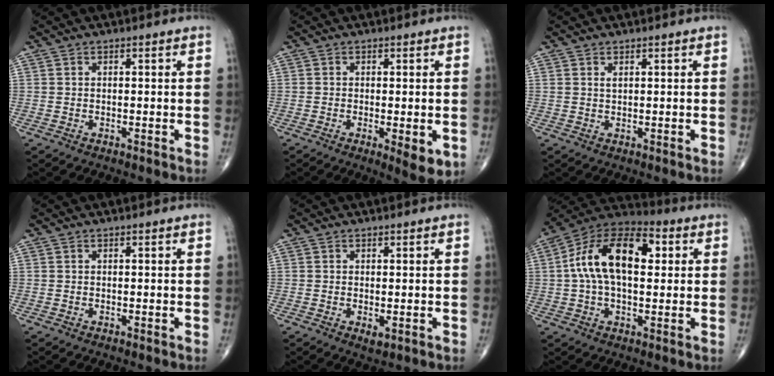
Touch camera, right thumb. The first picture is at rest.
{"total": 5.2, "force": [-1.4, 1.6, 4.8], "torque": [-0.067, -0.013, -0.020]}
{"total": 0.8, "force": [0.4, 0.3, 0.5], "torque": [-0.009, 0.002, 0.009]}
{"total": 0.0}
{"total": 1.6, "force": [-0.4, 0.7, 1.4], "torque": [-0.023, -0.004, -0.003]}
{"total": 17.0, "force": [2.7, 9.4, 14.0], "torque": [-0.235, 0.033, 0.038]}